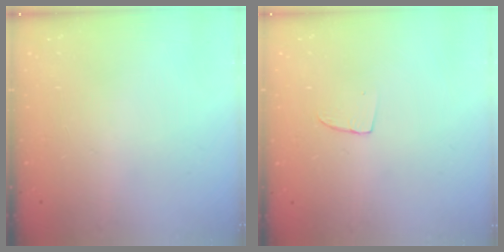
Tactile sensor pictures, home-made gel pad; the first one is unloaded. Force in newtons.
{"total": 2.9, "press": 2.9, "slide": 0.2}